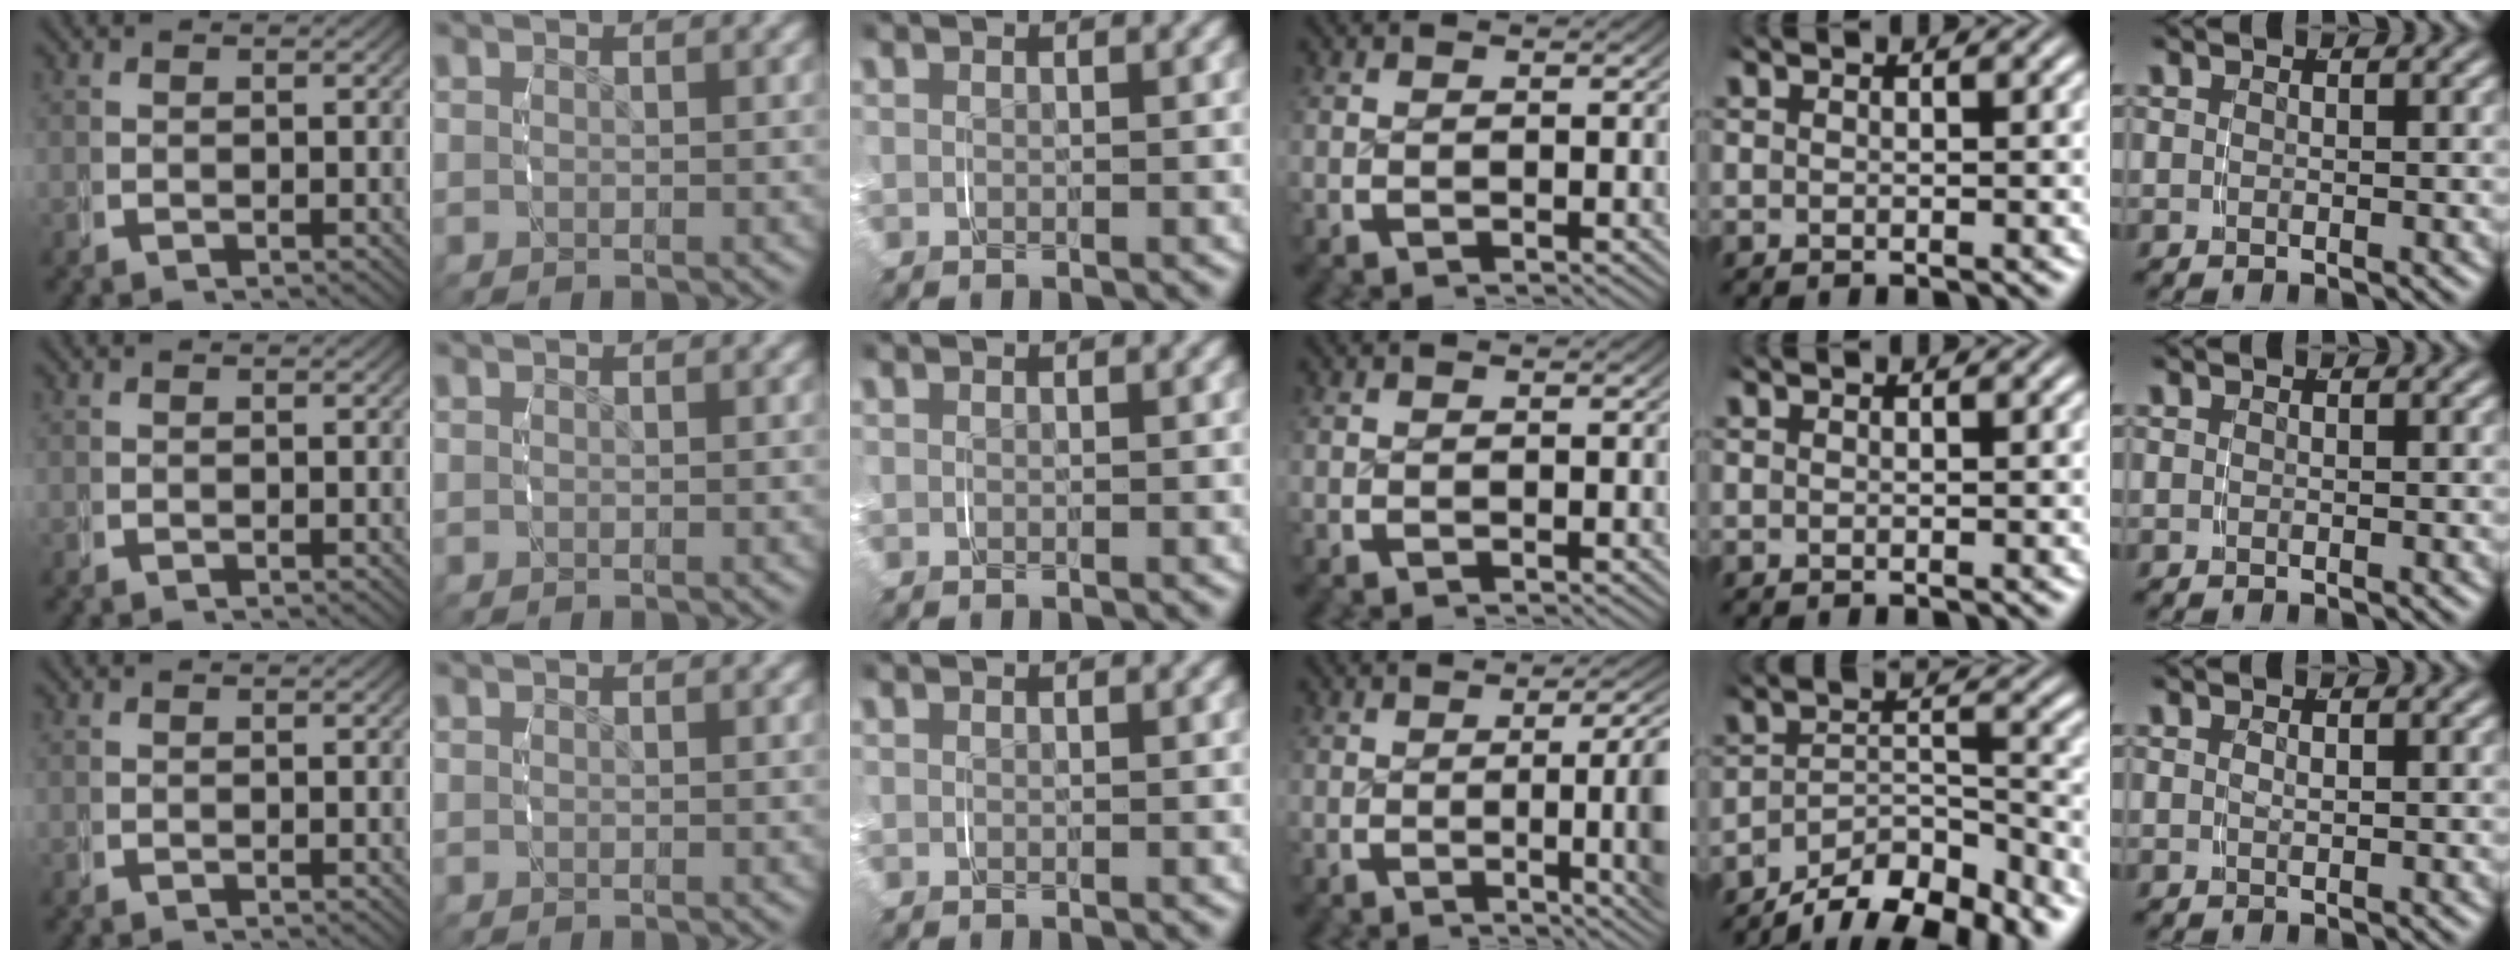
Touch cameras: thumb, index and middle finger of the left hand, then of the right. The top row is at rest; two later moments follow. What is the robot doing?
{"motion": "grasp_and_lifting", "object": "keyboard"}